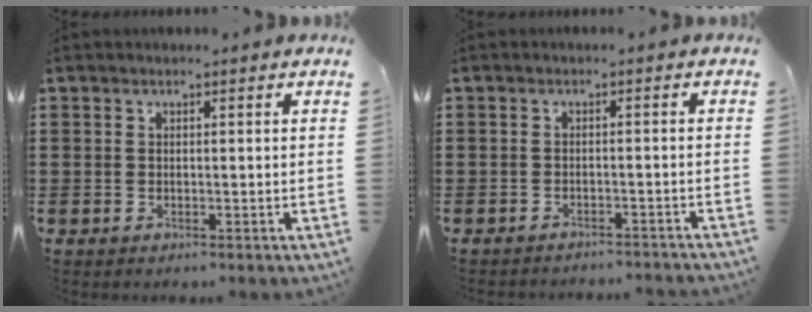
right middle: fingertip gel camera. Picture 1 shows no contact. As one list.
[{"total": 1.9, "force": [-1.9, -0.1, 0.0], "torque": [-0.006, -0.001, -0.040]}]